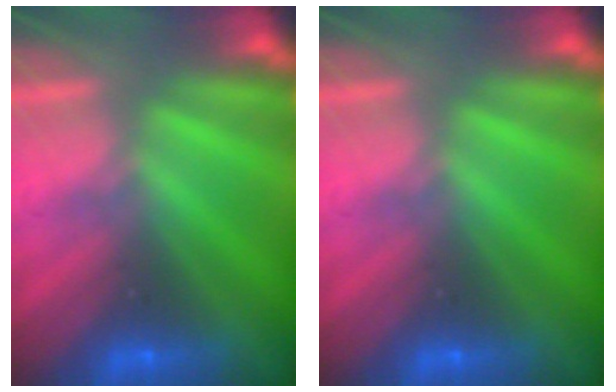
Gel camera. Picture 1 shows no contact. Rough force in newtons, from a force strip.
{"total": 0.0}